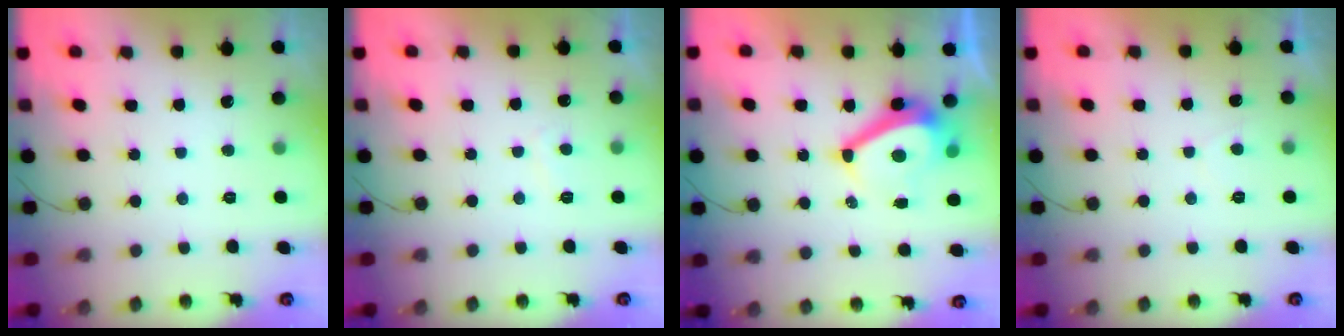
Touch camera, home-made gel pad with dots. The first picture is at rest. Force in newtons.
{"total": 1.1, "press": 1.0, "slide": 0.6}
{"total": 9.0, "press": 8.4, "slide": 3.1}
{"total": 1.0, "press": 0.8, "slide": 0.6}